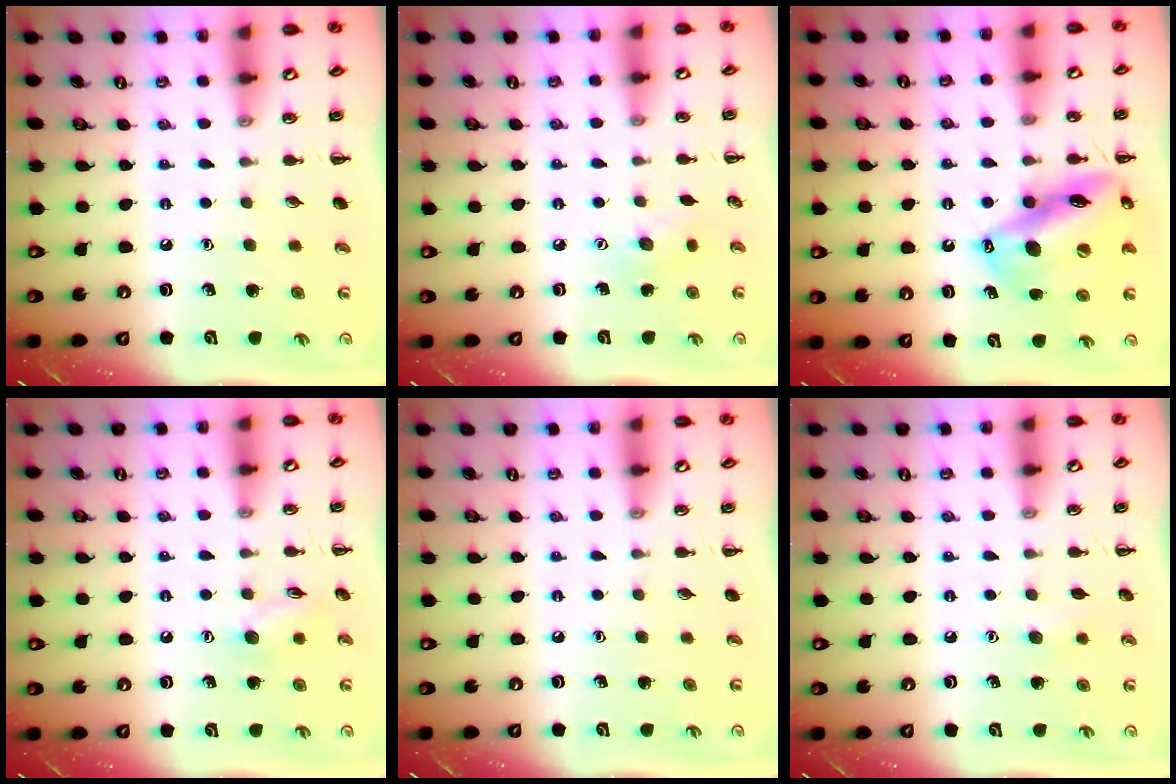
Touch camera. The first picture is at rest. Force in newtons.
{"total": 4.7, "press": 4.5, "slide": 1.3}
{"total": 17.8, "press": 17.2, "slide": 4.6}
{"total": 7.7, "press": 7.7, "slide": 0.9}
{"total": 0.0}
{"total": 4.4, "press": 4.3, "slide": 1.0}